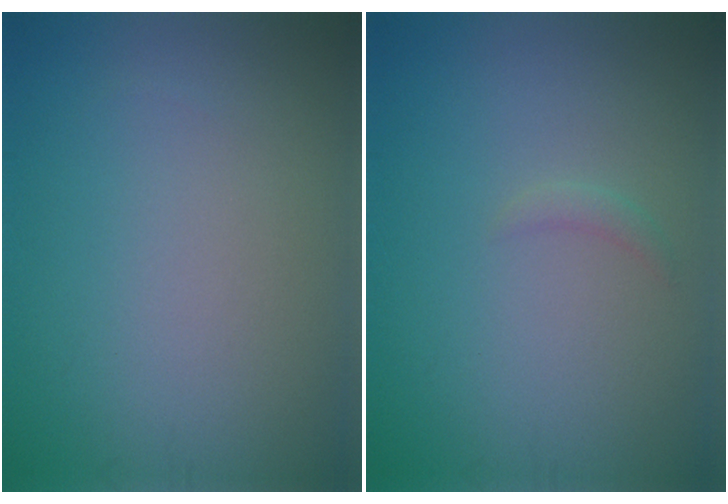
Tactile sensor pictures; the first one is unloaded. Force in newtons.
{"total": 0.8, "press": 0.8, "slide": 0.1}